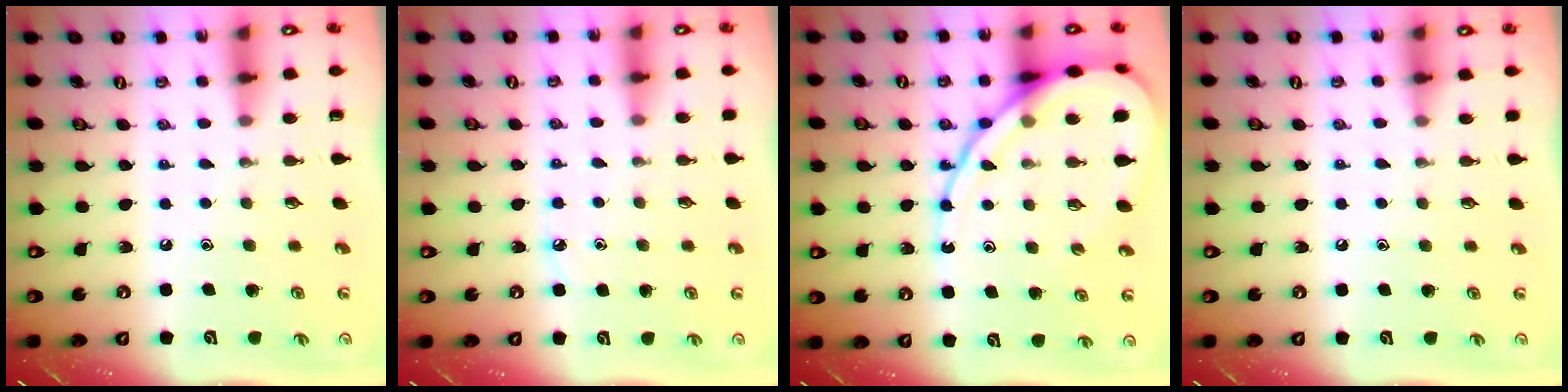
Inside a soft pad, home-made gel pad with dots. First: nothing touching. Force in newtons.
{"total": 3.7, "press": 3.7, "slide": 0.5}
{"total": 15.5, "press": 15.4, "slide": 1.5}
{"total": 3.2, "press": 3.1, "slide": 0.5}